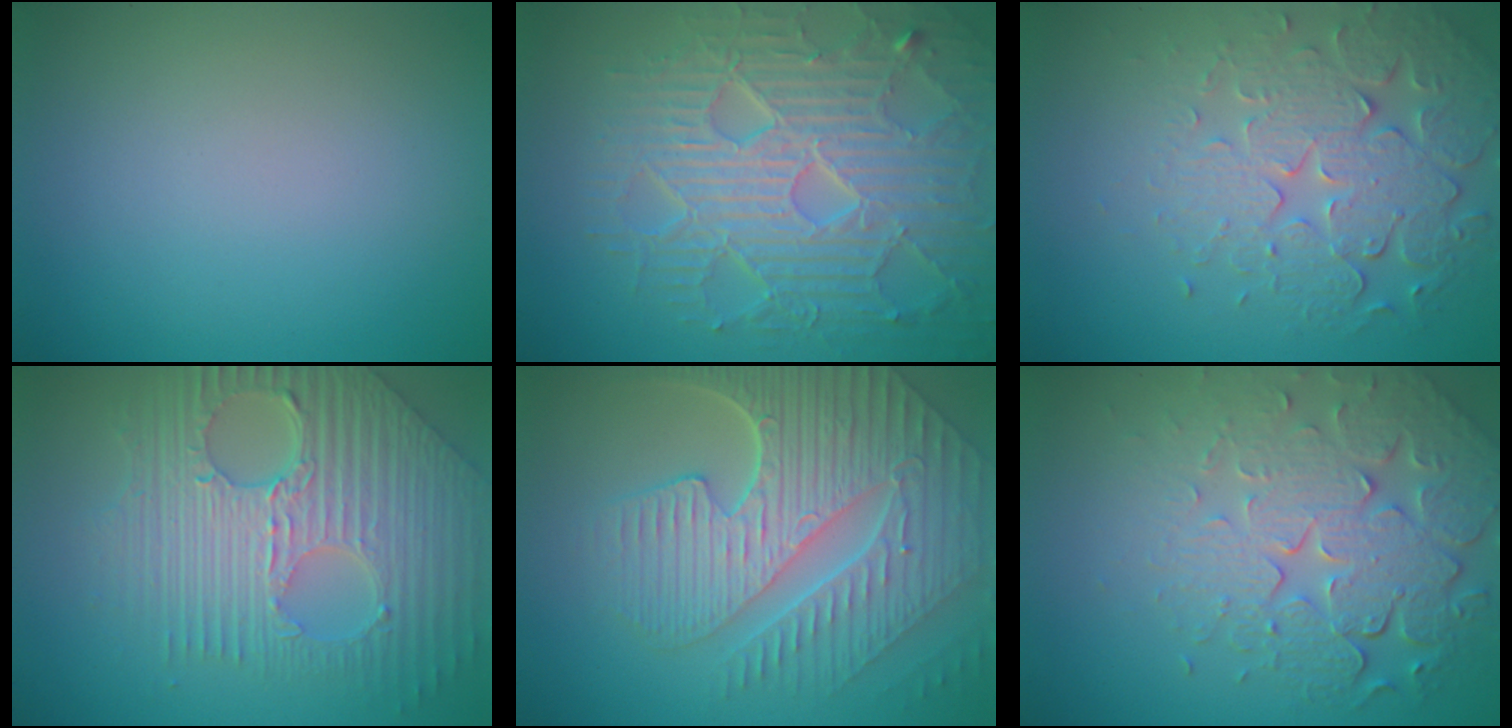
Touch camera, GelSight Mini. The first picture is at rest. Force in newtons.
{"total": 9.0, "press": 6.4, "slide": 6.3}
{"total": 6.2, "press": 4.9, "slide": 3.9}
{"total": 9.4, "press": 6.4, "slide": 7.0}
{"total": 9.5, "press": 6.5, "slide": 7.0}
{"total": 7.9, "press": 5.6, "slide": 5.5}